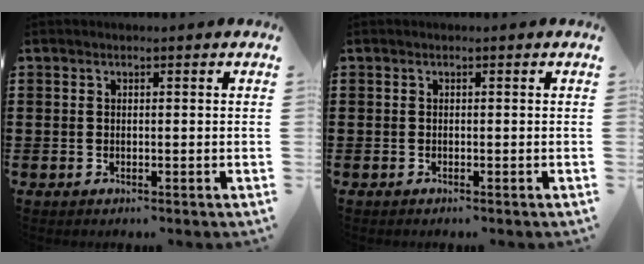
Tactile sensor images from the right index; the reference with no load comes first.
{"total": 0.0}